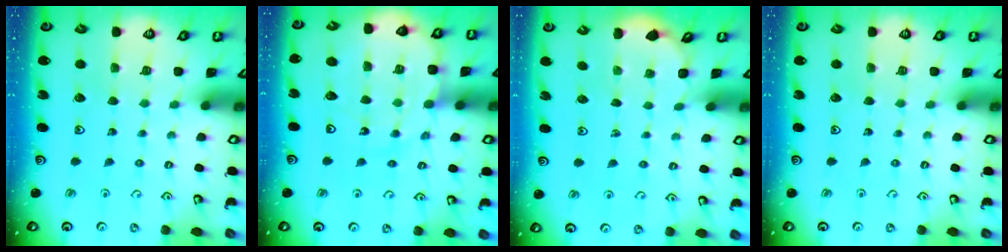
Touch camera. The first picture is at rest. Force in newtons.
{"total": 12.4, "press": 12.3, "slide": 1.6}
{"total": 2.1, "press": 1.8, "slide": 1.1}
{"total": 0.0}